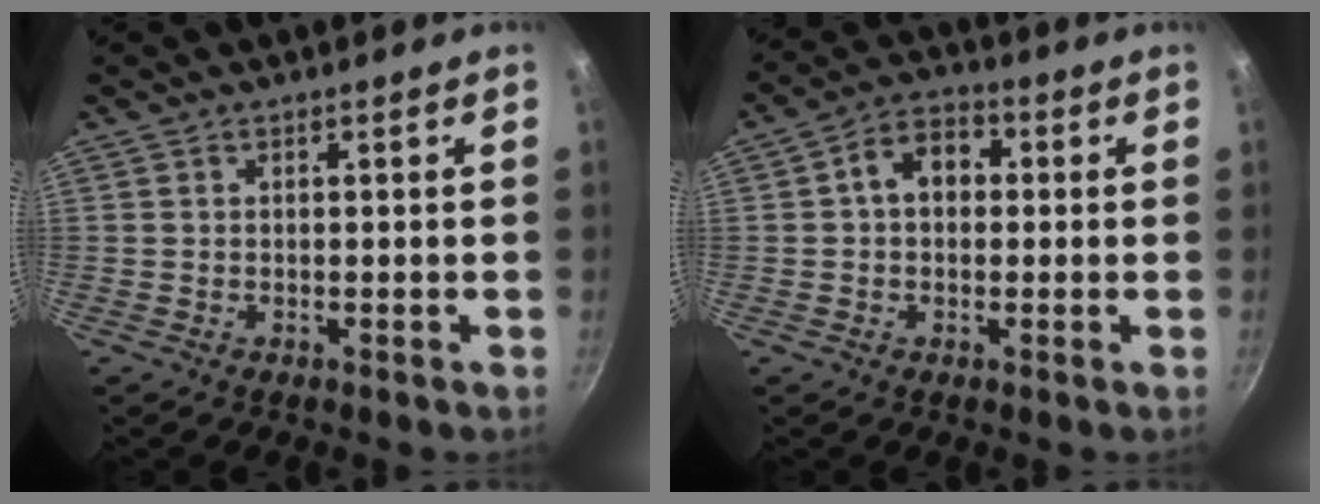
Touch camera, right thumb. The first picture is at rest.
{"total": 7.6, "force": [0.9, 5.6, 5.1], "torque": [-0.049, 0.020, 0.000]}